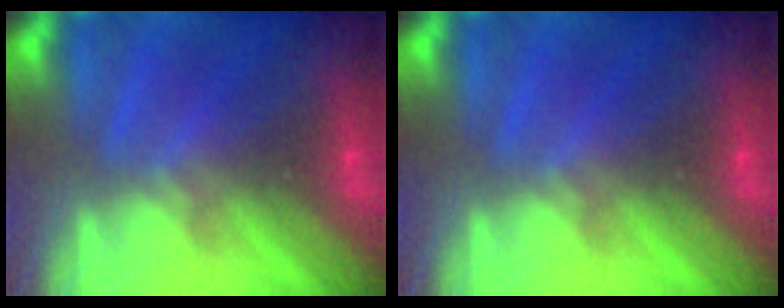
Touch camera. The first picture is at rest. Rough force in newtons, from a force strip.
{"total": 0.0}